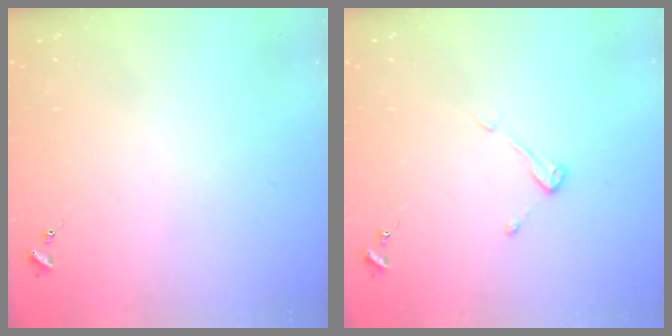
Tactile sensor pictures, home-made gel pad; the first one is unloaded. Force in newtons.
{"total": 3.8, "press": 3.8, "slide": 0.4}